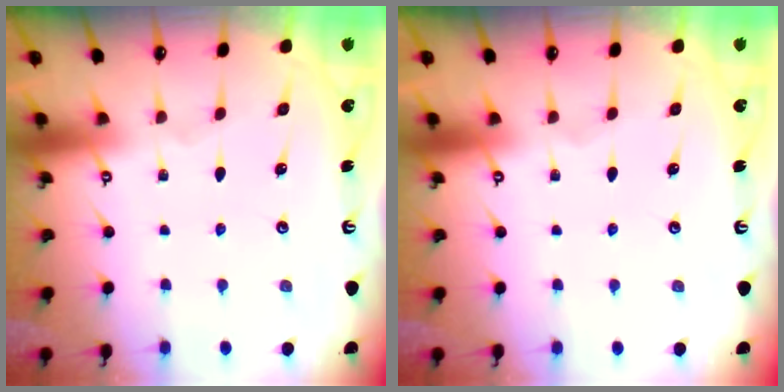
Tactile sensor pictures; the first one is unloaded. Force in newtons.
{"total": 0.0}